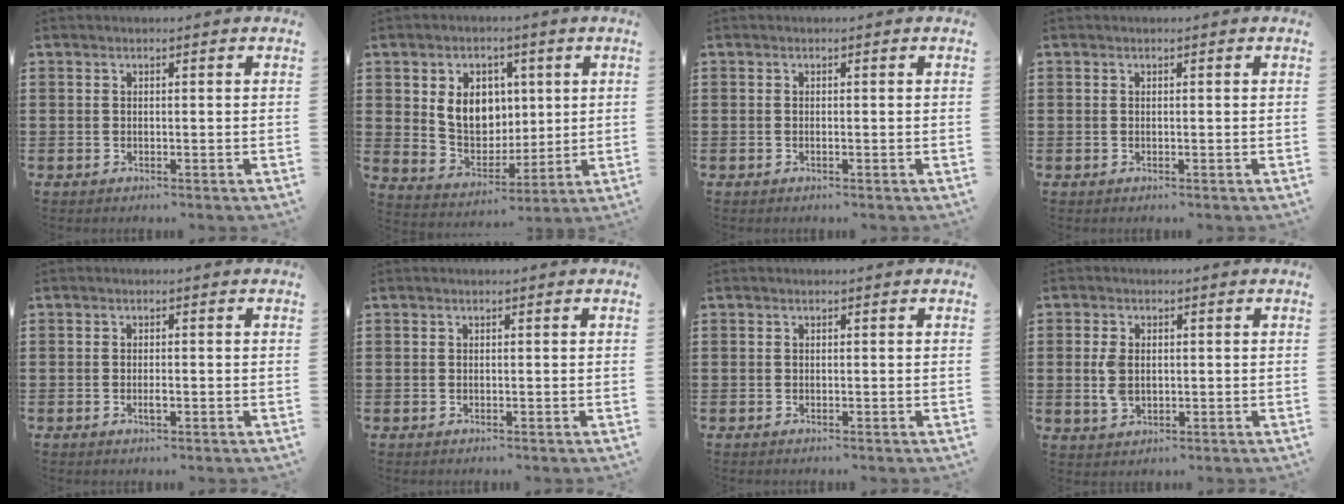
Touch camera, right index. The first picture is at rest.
{"total": 8.2, "force": [1.8, 6.7, 4.3], "torque": [-0.084, 0.012, 0.030]}
{"total": 0.0}
{"total": 0.0}
{"total": 1.3, "force": [-0.4, 0.4, 1.2], "torque": [-0.022, -0.003, -0.006]}
{"total": 0.0}
{"total": 0.0}
{"total": 3.9, "force": [0.2, 2.4, 3.0], "torque": [-0.083, -0.001, -0.004]}